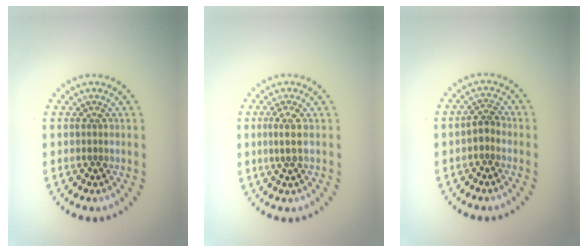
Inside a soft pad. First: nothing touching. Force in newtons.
{"total": 1.7, "press": 1.4, "slide": 1.0}
{"total": 1.3, "press": 1.2, "slide": 0.6}